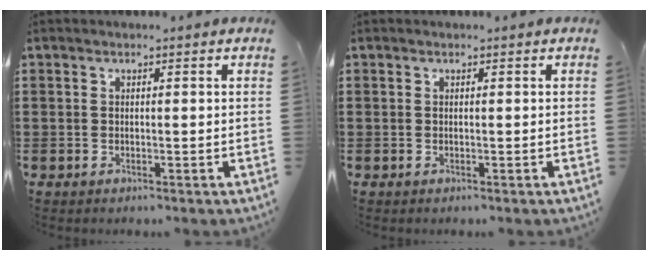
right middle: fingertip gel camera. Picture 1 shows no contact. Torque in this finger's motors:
{"motor_torque": [0.05, -0.05, 0.00, 0.00]}